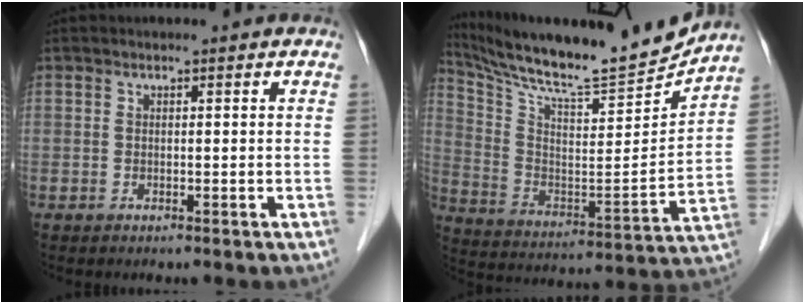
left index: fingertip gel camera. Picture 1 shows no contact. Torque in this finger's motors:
{"motor_torque": [0.46, -0.81, 0.16, 0.07]}